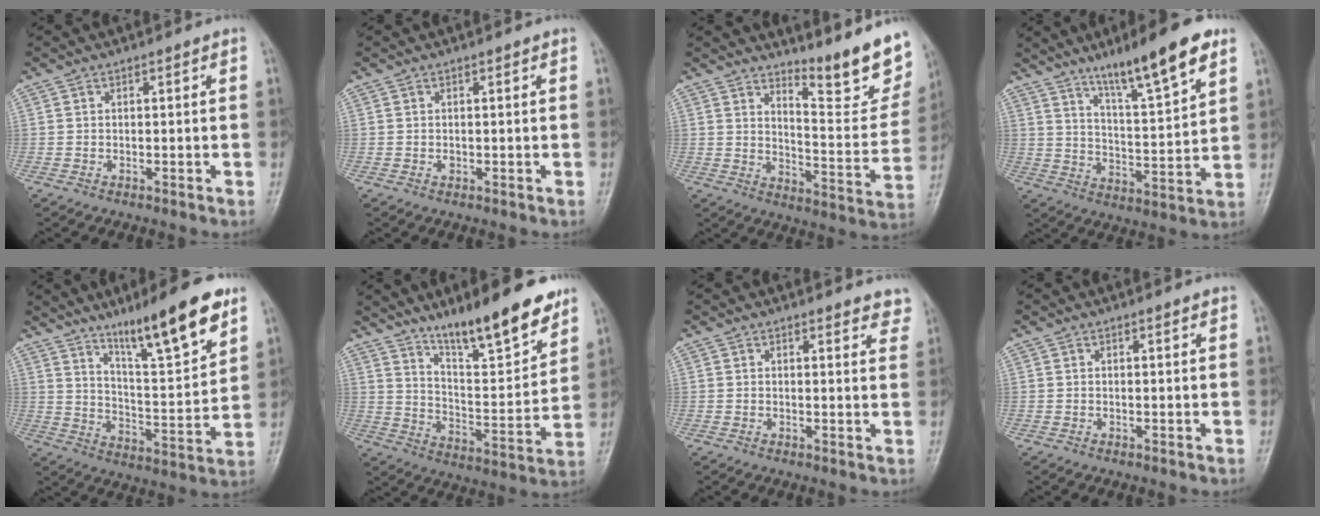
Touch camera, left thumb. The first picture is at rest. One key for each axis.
{"total": 0.5, "fx": 0.0, "fy": 0.4, "fz": 0.3, "tx": -0.002, "ty": 0.000, "tz": -0.001}
{"total": 15.7, "fx": 12.2, "fy": 3.1, "fz": 9.4, "tx": -0.095, "ty": -0.111, "tz": 0.170}
{"total": 15.0, "fx": 9.9, "fy": 2.2, "fz": 11.1, "tx": -0.168, "ty": -0.051, "tz": 0.166}
{"total": 17.2, "fx": 11.5, "fy": 3.0, "fz": 12.4, "tx": -0.173, "ty": -0.067, "tz": 0.194}
{"total": 17.4, "fx": 12.9, "fy": 3.7, "fz": 11.1, "tx": -0.142, "ty": -0.083, "tz": 0.216}
{"total": 5.1, "fx": 4.7, "fy": 1.5, "fz": 1.2, "tx": 0.015, "ty": -0.024, "tz": 0.037}
{"total": 0.8, "fx": 0.7, "fy": 0.0, "fz": 0.4, "tx": -0.006, "ty": -0.002, "tz": 0.010}